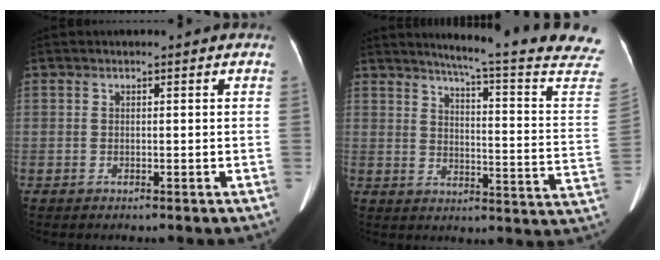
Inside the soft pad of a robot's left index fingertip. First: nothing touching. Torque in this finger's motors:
{"motor_torque": [0.60, -1.27, 0.00, 0.06]}